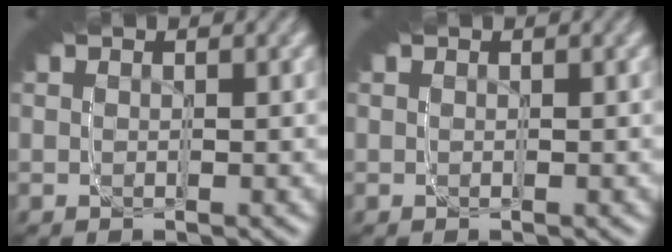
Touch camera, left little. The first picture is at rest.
{"total": 0.0}